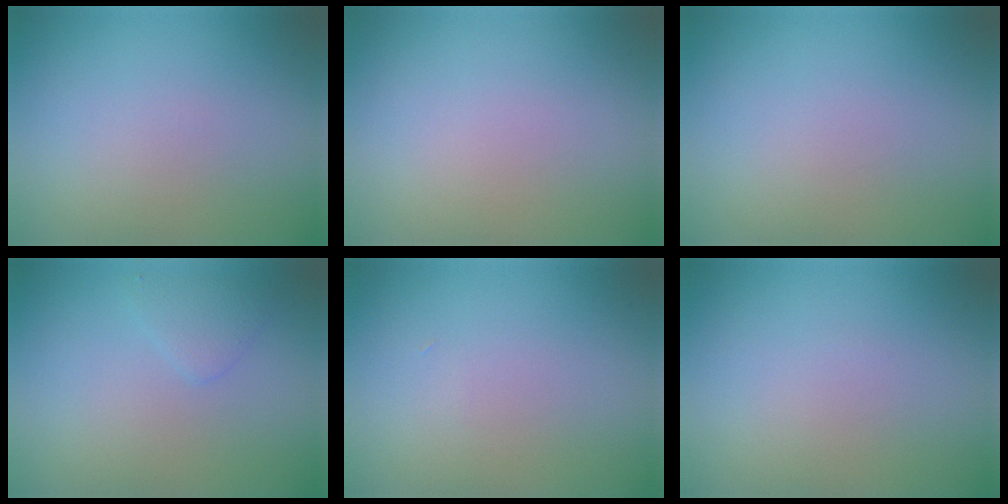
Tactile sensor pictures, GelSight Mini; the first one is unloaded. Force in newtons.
{"total": 0.0}
{"total": 0.0}
{"total": 1.3, "press": 1.3, "slide": 0.1}
{"total": 0.0}
{"total": 0.0}